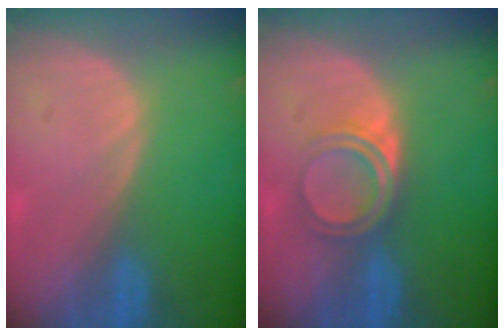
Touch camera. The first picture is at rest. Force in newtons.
{"total": 4.9, "press": 4.2, "slide": 2.5}